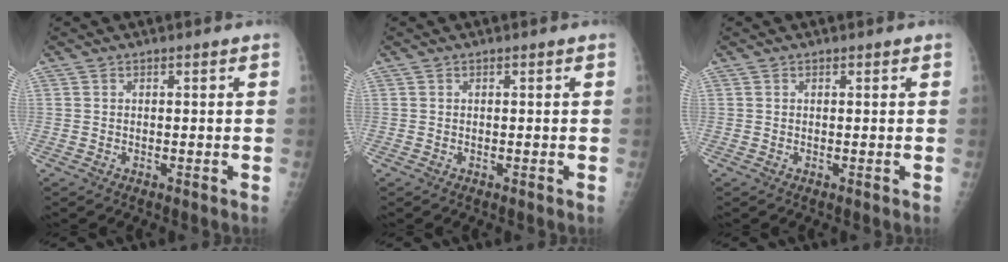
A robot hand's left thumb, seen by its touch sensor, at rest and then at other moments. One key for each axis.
{"total": 0.0}
{"total": 0.0}